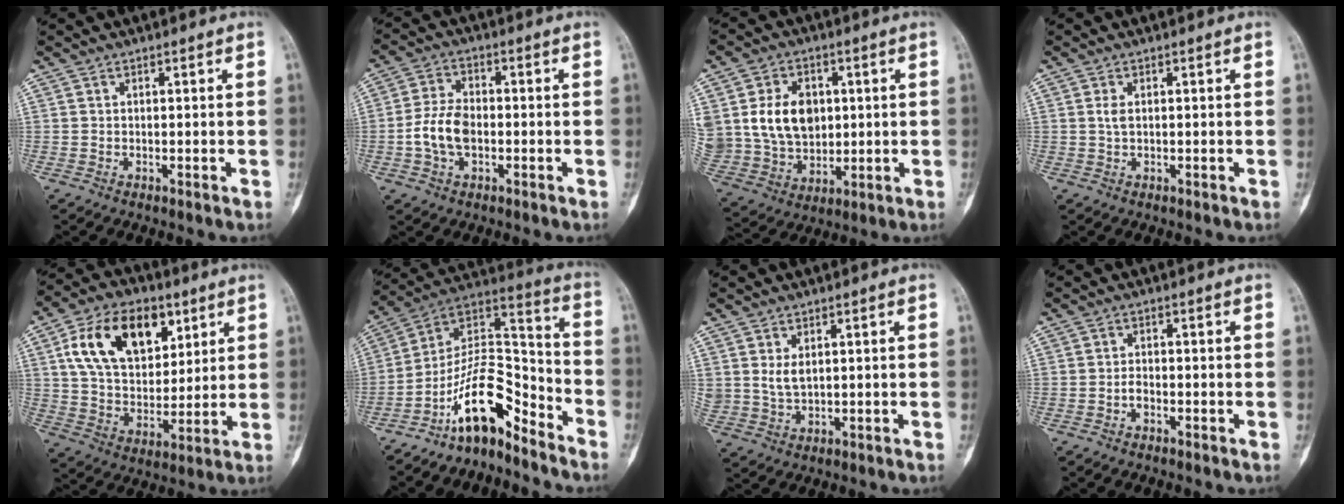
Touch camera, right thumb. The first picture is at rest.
{"total": 7.7, "force": [-1.6, 4.9, 5.8], "torque": [-0.114, 0.020, -0.034]}
{"total": 15.5, "force": [2.8, 11.8, 9.6], "torque": [-0.154, -0.002, 0.070]}
{"total": 1.4, "force": [0.2, 0.8, 1.2], "torque": [-0.022, 0.002, 0.005]}
{"total": 18.6, "force": [7.6, 11.6, 12.4], "torque": [-0.179, -0.018, 0.137]}
{"total": 14.5, "force": [-9.9, 5.6, 9.0], "torque": [-0.140, 0.111, -0.182]}
{"total": 3.6, "force": [1.2, 2.2, 2.5], "torque": [-0.039, -0.007, 0.033]}
{"total": 1.6, "force": [-0.8, 0.9, 1.0], "torque": [-0.016, 0.005, -0.017]}